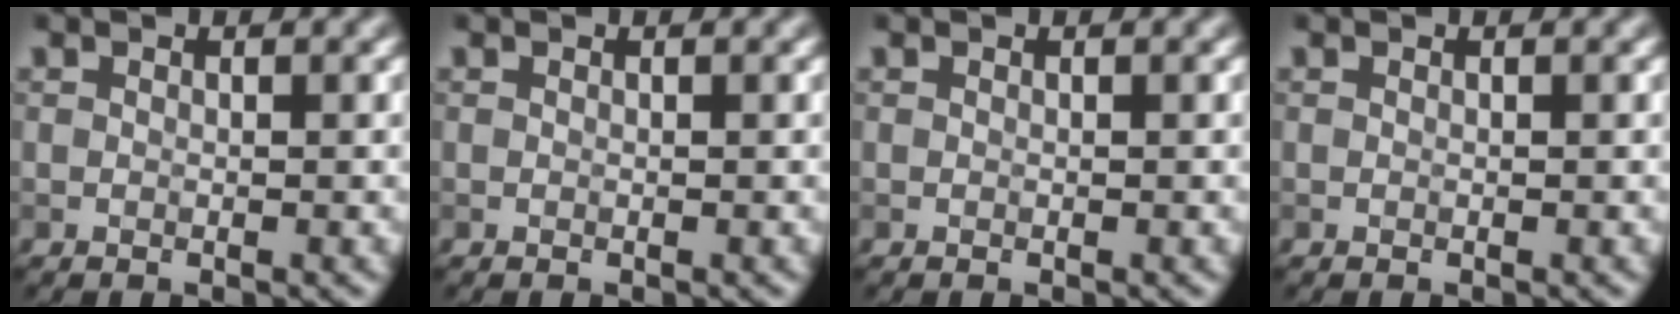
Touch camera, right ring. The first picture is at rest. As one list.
[{"total": 0.0}, {"total": 0.0}, {"total": 0.0}]